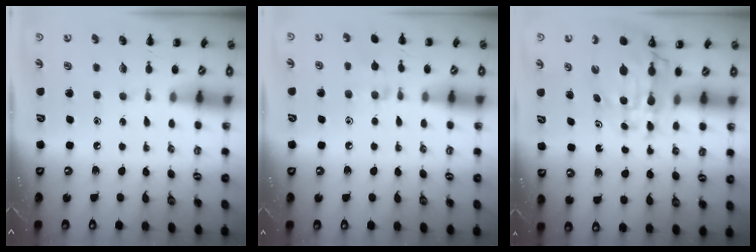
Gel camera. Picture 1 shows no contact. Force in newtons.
{"total": 6.5, "press": 6.1, "slide": 2.3}
{"total": 10.7, "press": 10.2, "slide": 3.1}